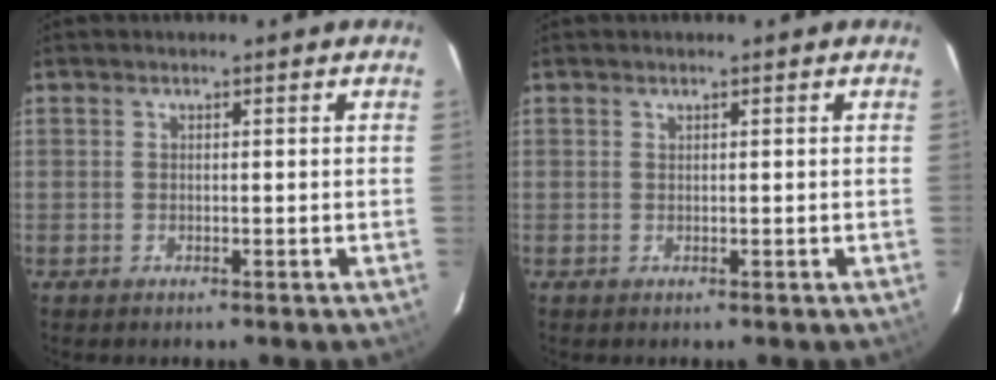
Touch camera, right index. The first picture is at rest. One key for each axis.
{"total": 0.0}